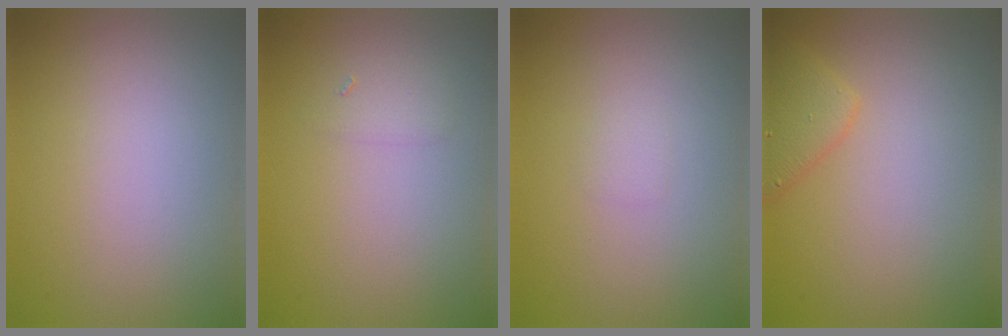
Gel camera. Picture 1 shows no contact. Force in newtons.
{"total": 1.0, "press": 1.0, "slide": 0.1}
{"total": 0.5, "press": 0.5, "slide": 0.0}
{"total": 2.6, "press": 2.6, "slide": 0.2}